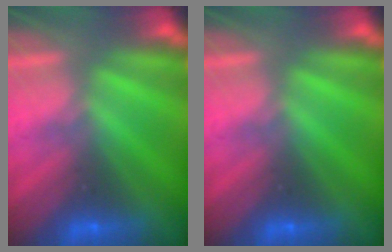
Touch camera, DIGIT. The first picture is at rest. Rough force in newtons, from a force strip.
{"total": 0.0}